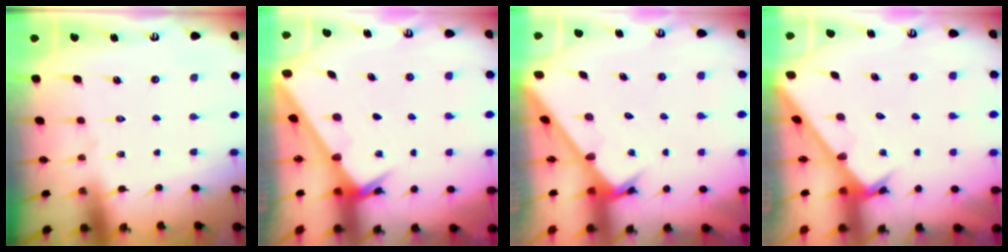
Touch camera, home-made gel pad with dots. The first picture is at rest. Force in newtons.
{"total": 2.3, "press": 2.3, "slide": 0.3}
{"total": 2.7, "press": 2.7, "slide": 0.3}
{"total": 2.7, "press": 2.7, "slide": 0.3}